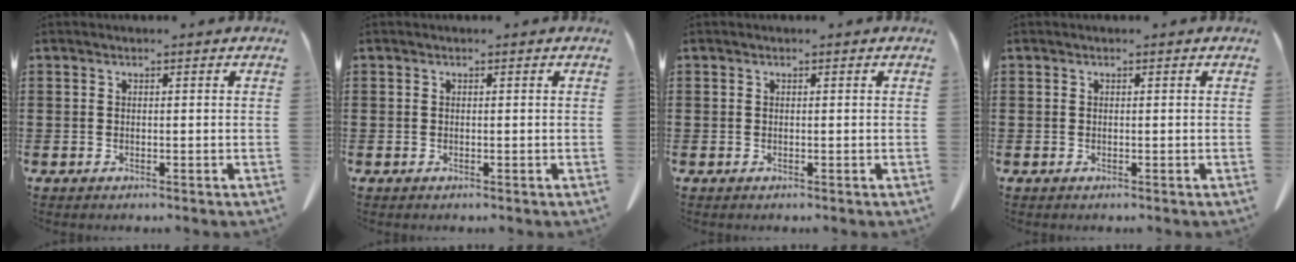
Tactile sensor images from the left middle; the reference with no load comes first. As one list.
[{"total": 0.0}, {"total": 0.0}, {"total": 0.0}]